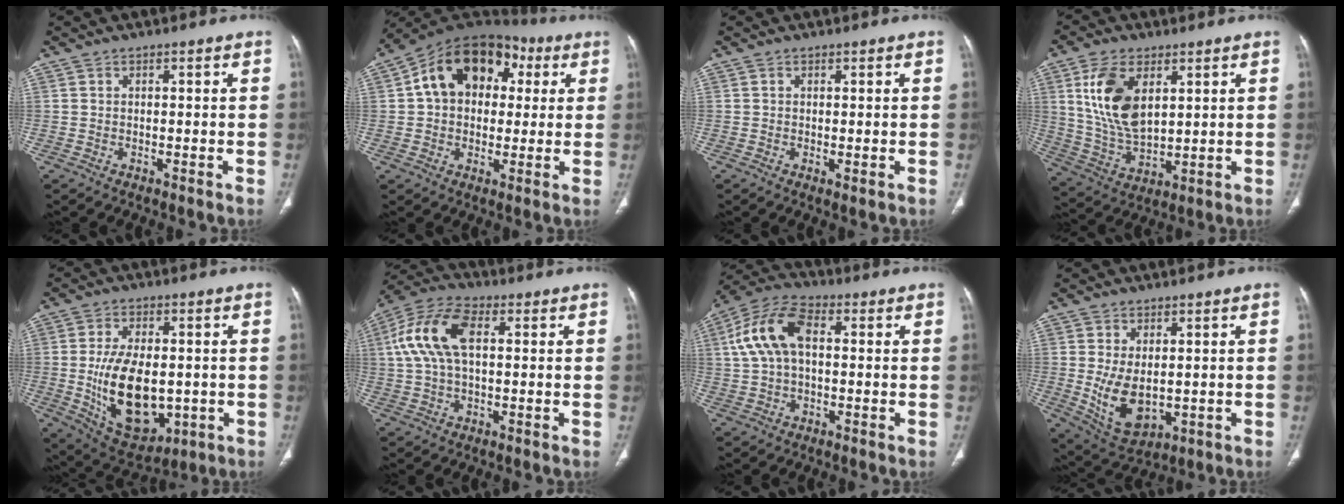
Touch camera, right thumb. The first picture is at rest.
{"total": 17.9, "force": [4.4, 12.6, 12.0], "torque": [-0.162, 0.029, 0.063]}
{"total": 0.8, "force": [0.0, 0.3, 0.8], "torque": [-0.020, -0.006, 0.001]}
{"total": 14.0, "force": [4.6, 7.6, 10.8], "torque": [-0.209, -0.019, 0.099]}
{"total": 17.0, "force": [-1.8, 9.7, 13.9], "torque": [-0.220, -0.010, -0.004]}
{"total": 12.5, "force": [2.3, 6.6, 10.3], "torque": [-0.225, 0.028, 0.040]}
{"total": 11.6, "force": [1.7, 6.7, 9.4], "torque": [-0.193, 0.033, 0.026]}
{"total": 9.2, "force": [-0.4, 5.4, 7.4], "torque": [-0.124, -0.014, 0.017]}